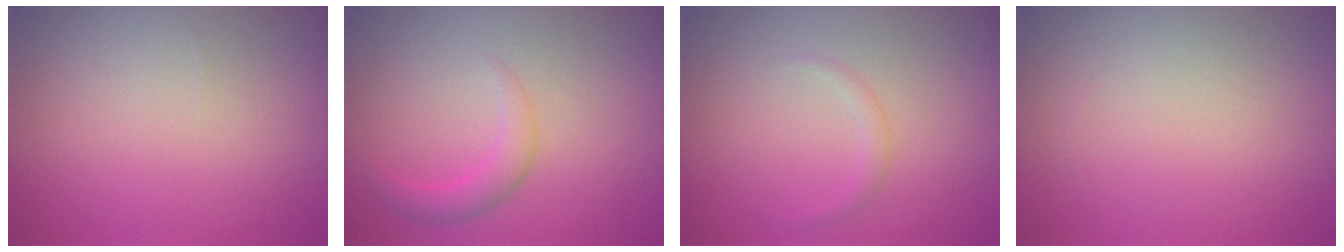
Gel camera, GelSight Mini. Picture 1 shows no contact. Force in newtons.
{"total": 2.2, "press": 2.2, "slide": 0.0}
{"total": 1.0, "press": 1.0, "slide": 0.1}
{"total": 0.0}